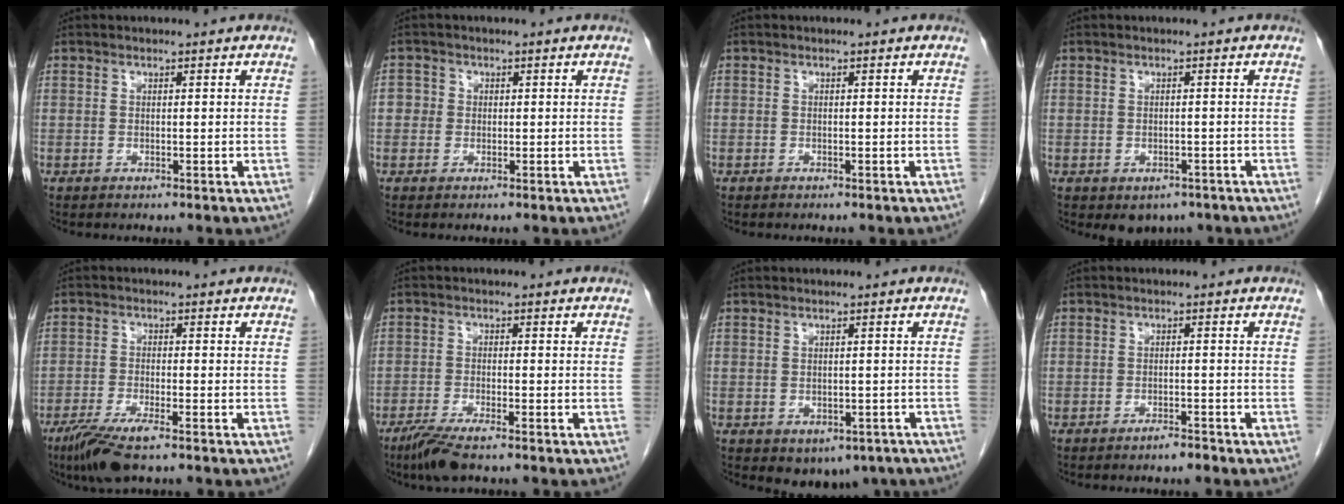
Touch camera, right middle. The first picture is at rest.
{"total": 2.1, "force": [-0.2, 2.0, 0.3], "torque": [0.008, 0.008, -0.007]}
{"total": 0.0}
{"total": 3.5, "force": [-2.4, 2.3, 1.3], "torque": [-0.006, 0.003, -0.023]}
{"total": 6.6, "force": [-4.4, 0.8, 4.8], "torque": [-0.095, -0.016, -0.078]}
{"total": 5.0, "force": [-3.6, 0.5, 3.3], "torque": [-0.069, -0.013, -0.067]}
{"total": 5.2, "force": [-3.2, 3.5, 2.3], "torque": [-0.012, 0.002, -0.034]}
{"total": 1.7, "force": [-1.5, 0.1, 0.8], "torque": [-0.015, 0.000, -0.023]}